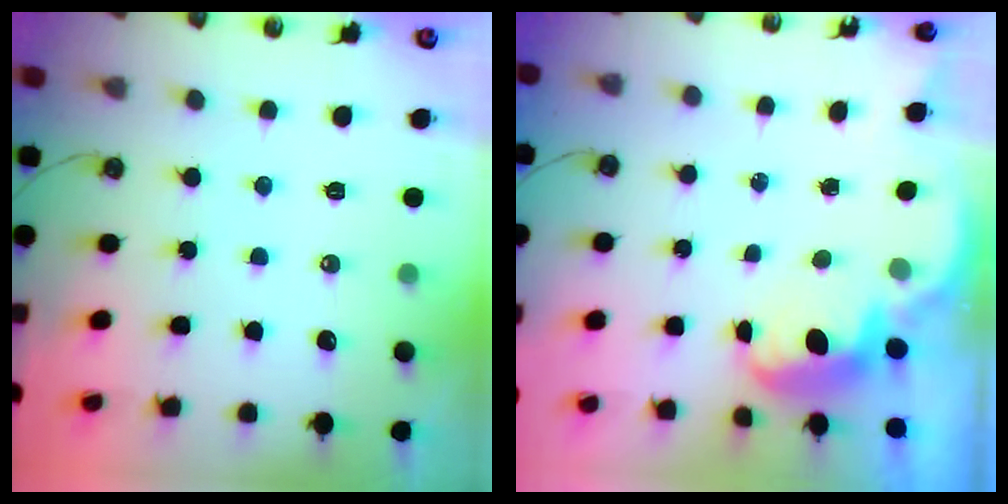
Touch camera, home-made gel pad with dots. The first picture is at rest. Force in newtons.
{"total": 2.4, "press": 2.4, "slide": 0.6}